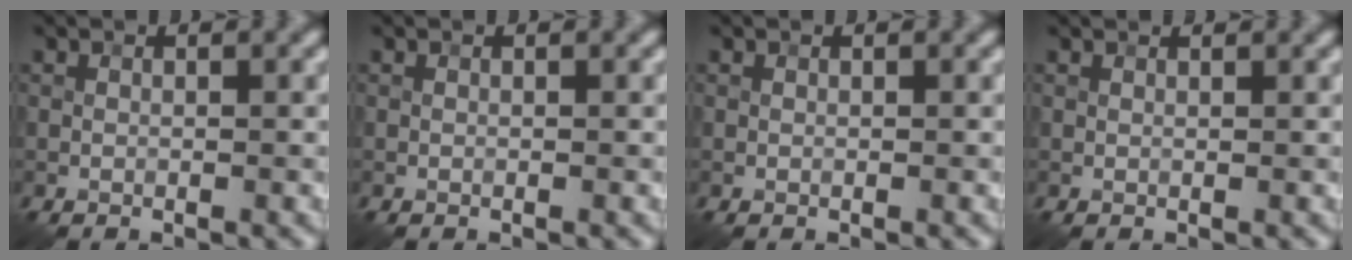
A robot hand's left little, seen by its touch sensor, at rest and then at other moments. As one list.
[{"total": 0.0}, {"total": 0.0}, {"total": 0.8, "force": [0.7, 0.1, 0.3], "torque": [-0.013, -0.002, 0.003]}]